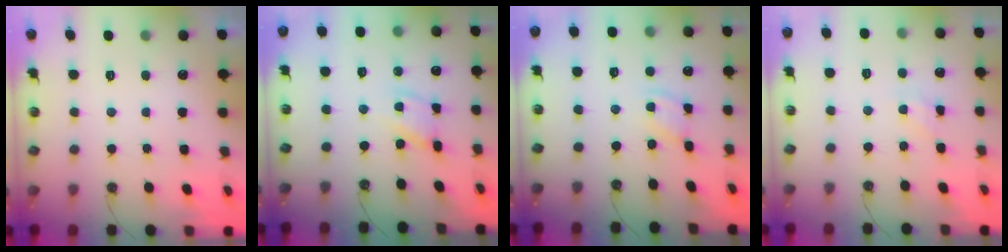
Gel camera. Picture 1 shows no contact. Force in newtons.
{"total": 5.9, "press": 5.9, "slide": 0.4}
{"total": 1.9, "press": 1.8, "slide": 0.3}
{"total": 3.9, "press": 3.9, "slide": 0.3}